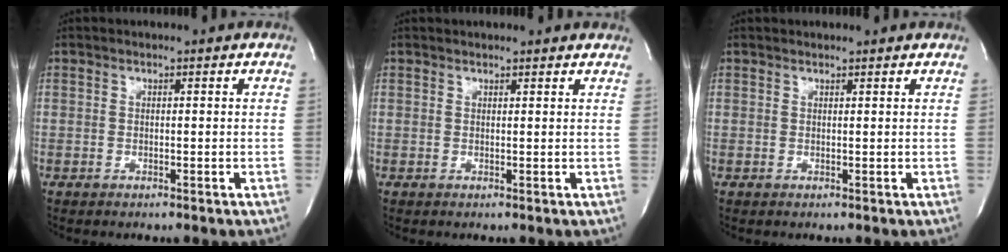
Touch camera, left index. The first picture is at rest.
{"total": 5.6, "force": [5.3, 1.1, 1.5], "torque": [-0.020, 0.021, 0.052]}
{"total": 2.5, "force": [2.4, 0.4, 0.4], "torque": [-0.011, 0.017, 0.027]}